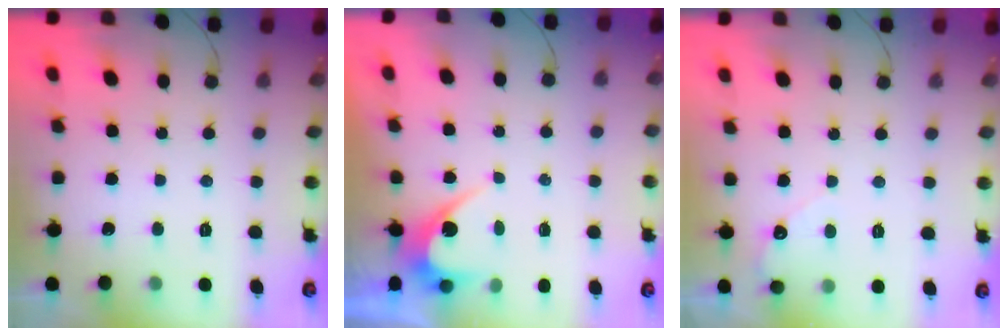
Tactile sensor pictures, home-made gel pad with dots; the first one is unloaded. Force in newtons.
{"total": 3.5, "press": 3.5, "slide": 0.2}
{"total": 2.6, "press": 2.6, "slide": 0.2}